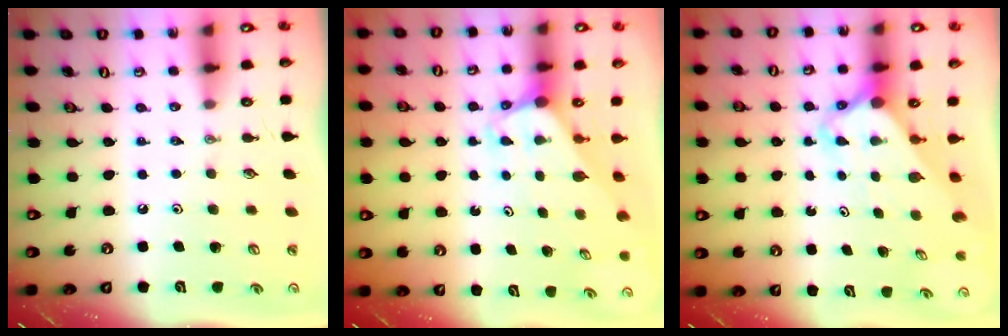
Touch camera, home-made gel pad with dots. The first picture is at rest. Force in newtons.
{"total": 3.0, "press": 3.0, "slide": 0.0}
{"total": 3.2, "press": 3.1, "slide": 0.2}